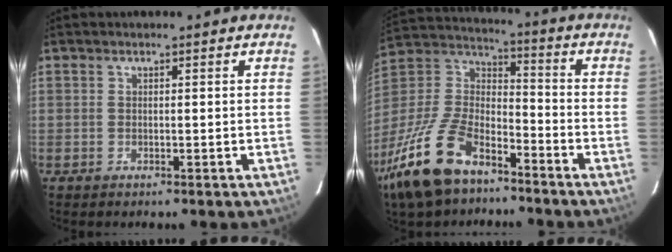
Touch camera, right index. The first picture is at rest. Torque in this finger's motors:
{"motor_torque": [0.73, -1.01, 0.39, 0.03]}